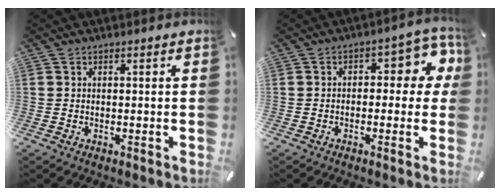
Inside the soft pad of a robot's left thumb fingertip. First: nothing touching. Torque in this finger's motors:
{"motor_torque": [0.15, 0.08, 0.28, 0.20, 0.02]}